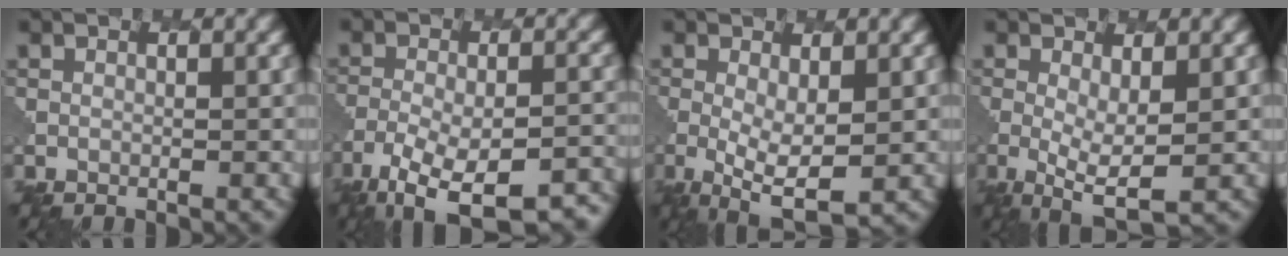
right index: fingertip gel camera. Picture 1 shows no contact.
{"total": 11.5, "force": [-8.1, 4.0, 7.0], "torque": [-0.130, -0.026, -0.116]}
{"total": 4.2, "force": [-0.1, 1.5, 3.9], "torque": [-0.078, -0.016, 0.001]}
{"total": 3.5, "force": [0.0, 1.0, 3.4], "torque": [-0.066, -0.016, 0.002]}